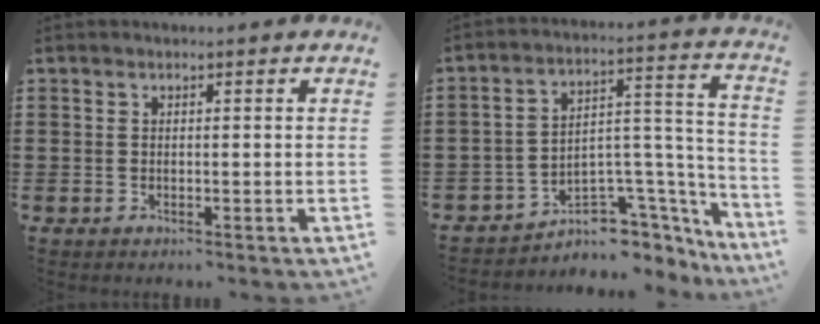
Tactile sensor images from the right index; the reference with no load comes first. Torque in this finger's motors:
{"motor_torque": [0.05, 1.18, -0.03, 0.01]}